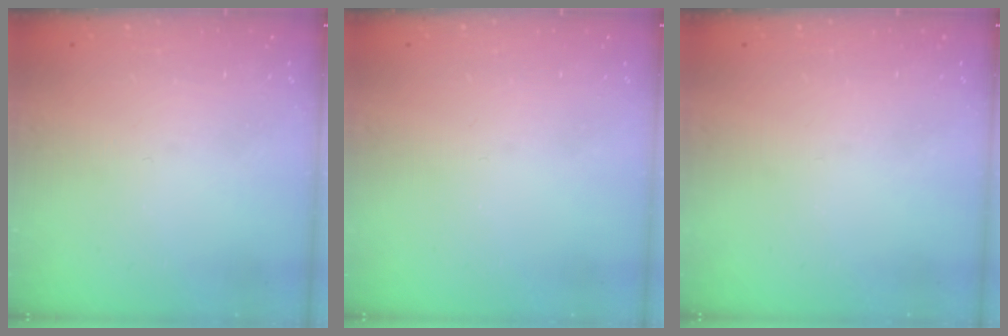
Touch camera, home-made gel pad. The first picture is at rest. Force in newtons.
{"total": 0.0}
{"total": 0.0}